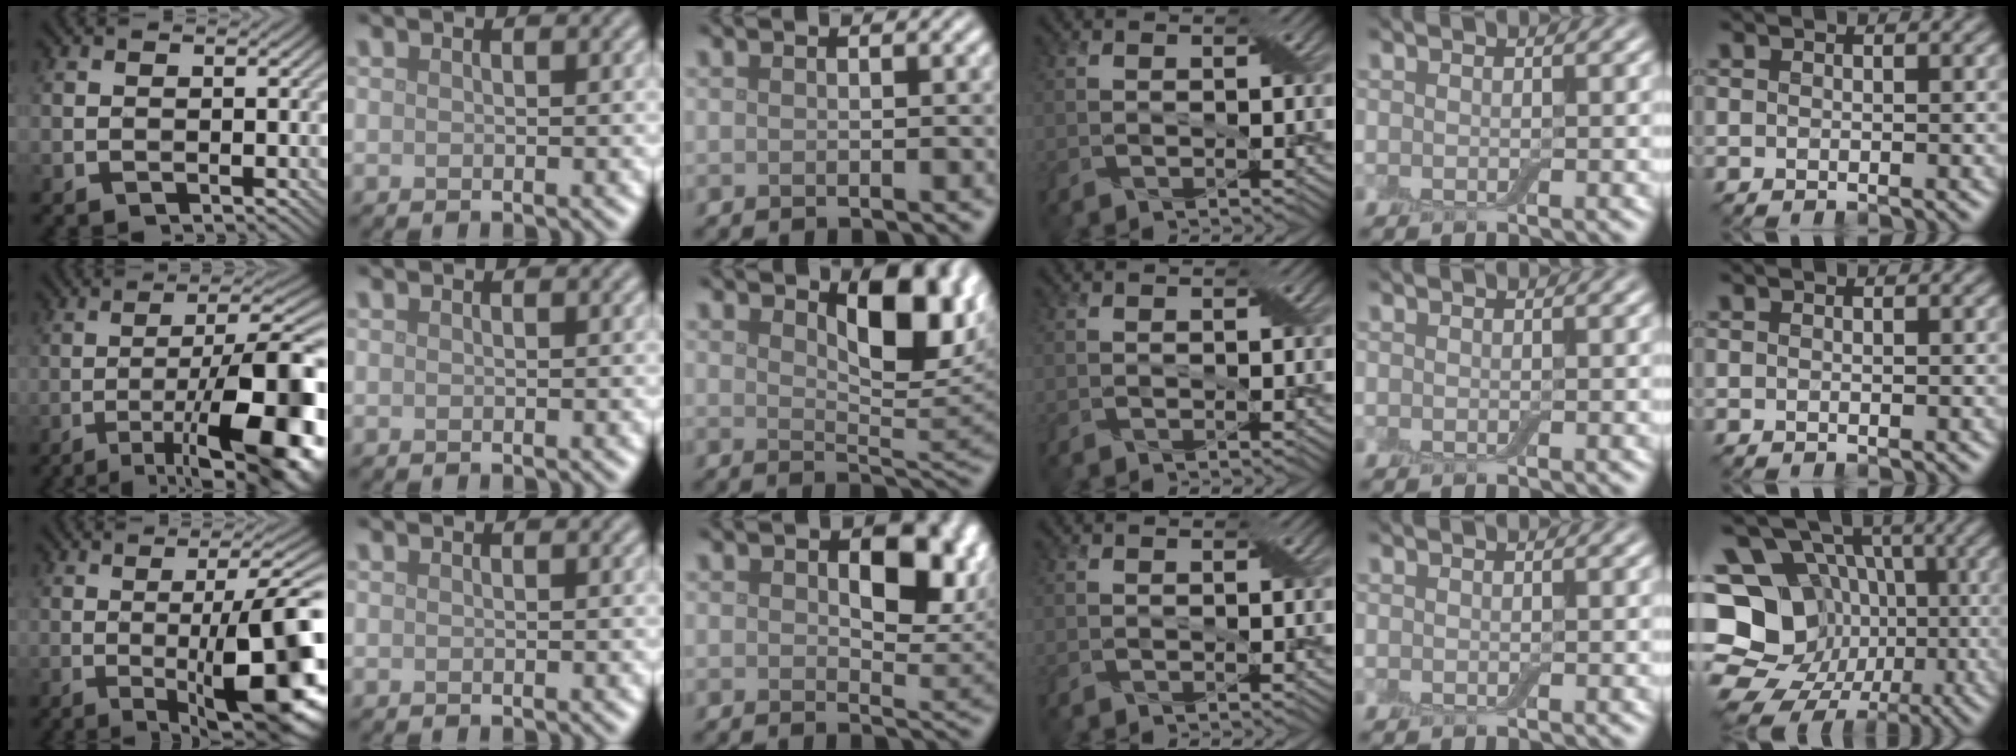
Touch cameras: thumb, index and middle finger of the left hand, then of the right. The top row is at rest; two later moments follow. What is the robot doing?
{"motion": "close", "object": "airpods case & airpods"}